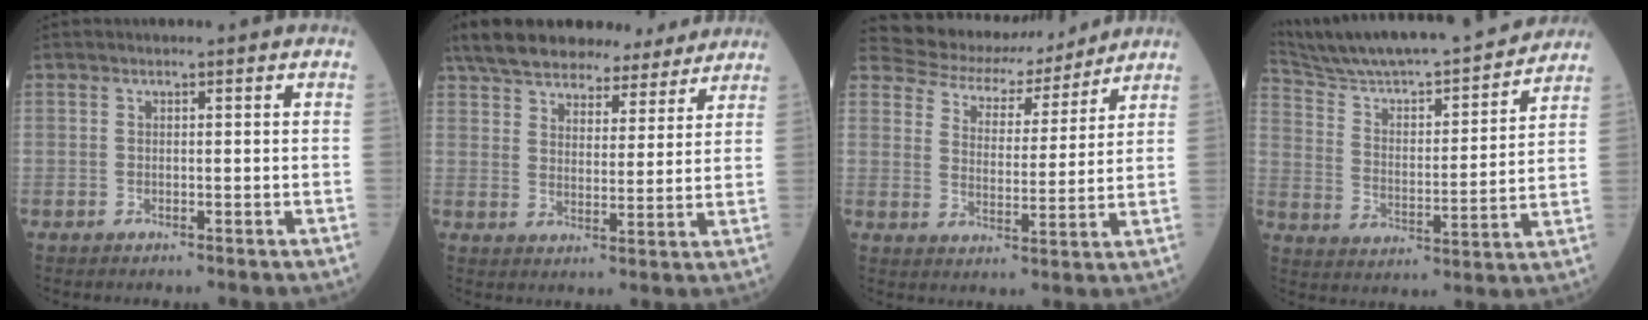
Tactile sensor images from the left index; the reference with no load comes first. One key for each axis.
{"total": 18.5, "fx": 15.9, "fy": 5.7, "fz": 7.8, "tx": -0.131, "ty": 0.035, "tz": 0.231}
{"total": 11.3, "fx": 10.4, "fy": 4.0, "fz": 1.5, "tx": -0.028, "ty": 0.016, "tz": 0.153}
{"total": 23.2, "fx": 21.2, "fy": 2.3, "fz": 9.1, "tx": -0.157, "ty": -0.003, "tz": 0.322}